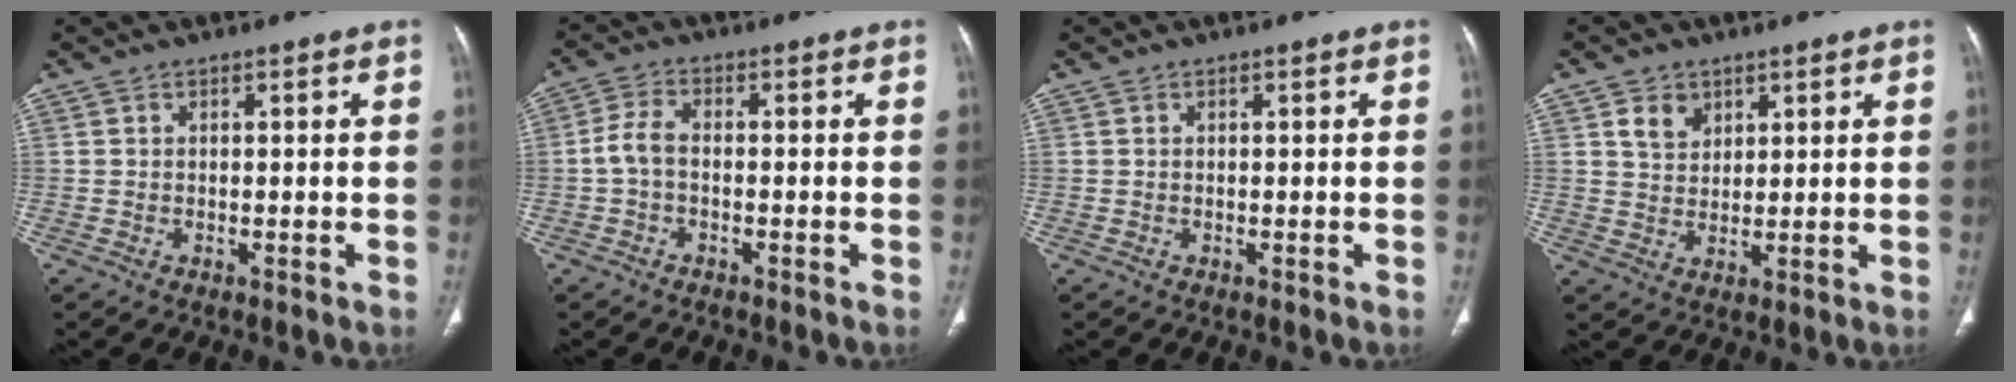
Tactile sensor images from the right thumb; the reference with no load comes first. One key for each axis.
{"total": 4.0, "fx": -0.8, "fy": 2.2, "fz": 3.3, "tx": -0.071, "ty": 0.013, "tz": -0.025}
{"total": 0.0}
{"total": 4.8, "fx": 2.5, "fy": 3.5, "fz": 2.0, "tx": -0.015, "ty": -0.020, "tz": 0.050}